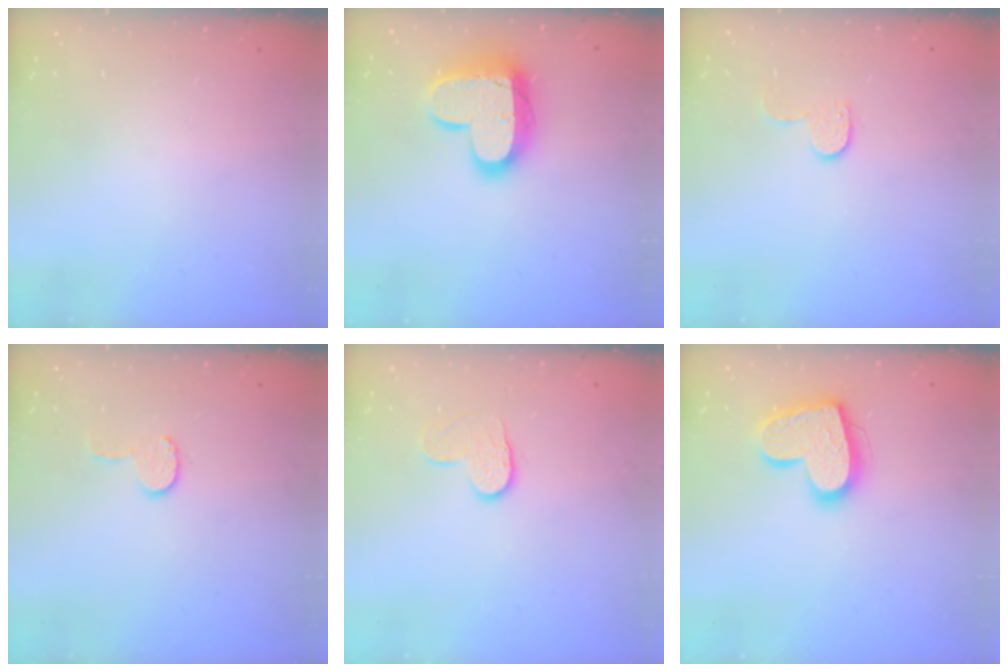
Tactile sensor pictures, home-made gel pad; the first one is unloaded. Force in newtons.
{"total": 16.7, "press": 16.6, "slide": 1.3}
{"total": 5.6, "press": 5.6, "slide": 0.4}
{"total": 6.4, "press": 6.4, "slide": 0.6}
{"total": 6.9, "press": 6.8, "slide": 0.5}
{"total": 16.9, "press": 16.9, "slide": 1.3}